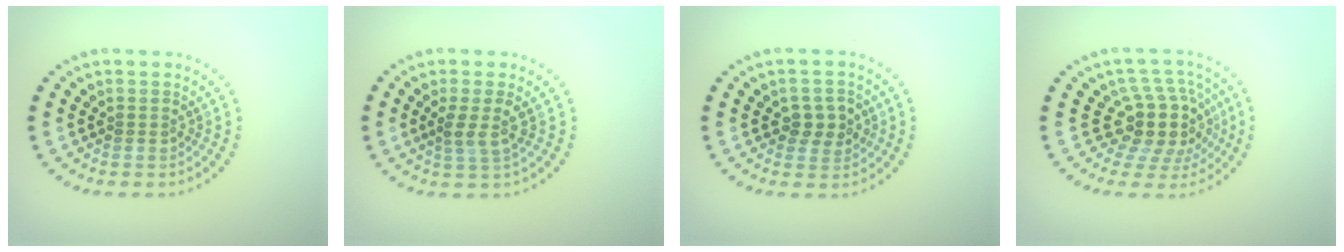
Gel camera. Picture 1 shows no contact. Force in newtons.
{"total": 2.2, "press": 1.7, "slide": 1.4}
{"total": 2.3, "press": 2.3, "slide": 0.5}
{"total": 4.8, "press": 3.8, "slide": 3.0}